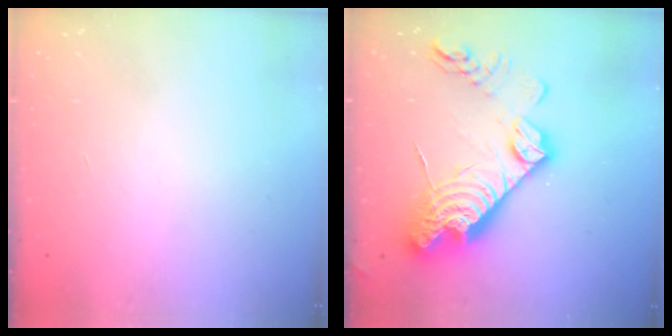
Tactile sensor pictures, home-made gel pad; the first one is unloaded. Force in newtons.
{"total": 22.2, "press": 22.1, "slide": 1.7}